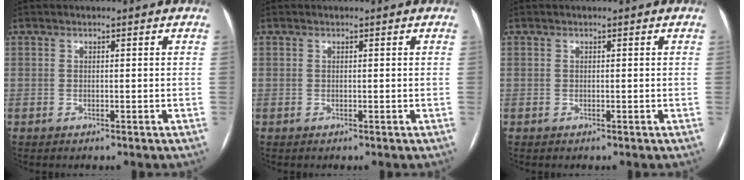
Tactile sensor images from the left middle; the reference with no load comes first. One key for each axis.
{"total": 0.0}
{"total": 0.0}